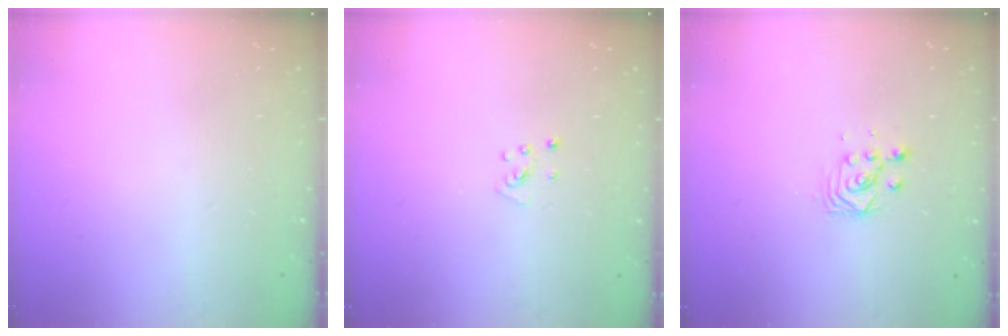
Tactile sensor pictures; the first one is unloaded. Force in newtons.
{"total": 3.7, "press": 3.7, "slide": 0.4}
{"total": 3.0, "press": 3.0, "slide": 0.2}